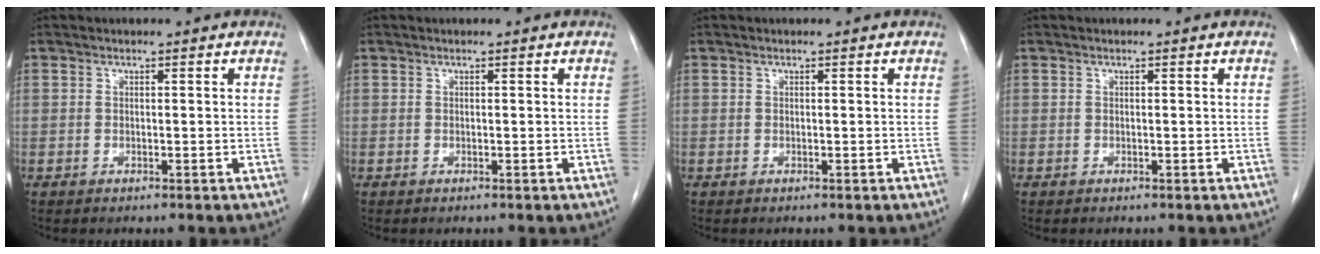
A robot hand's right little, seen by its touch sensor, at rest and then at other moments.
{"total": 0.0}
{"total": 0.0}
{"total": 0.0}